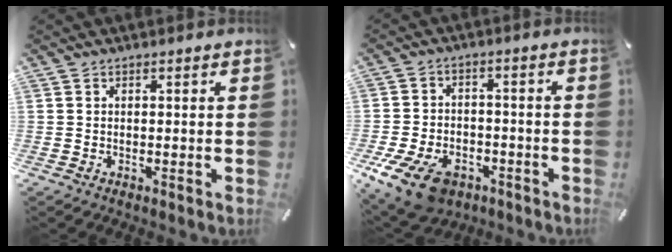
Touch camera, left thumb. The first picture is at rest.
{"total": 12.5, "force": [-7.0, 7.7, 6.9], "torque": [-0.140, 0.041, -0.124]}